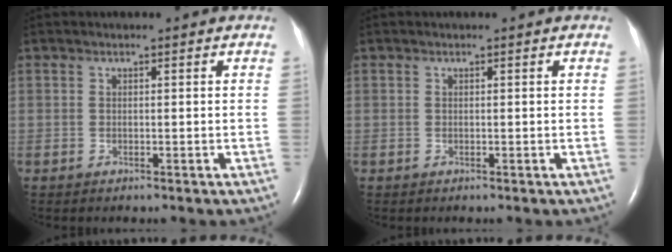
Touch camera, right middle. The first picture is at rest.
{"total": 0.0}